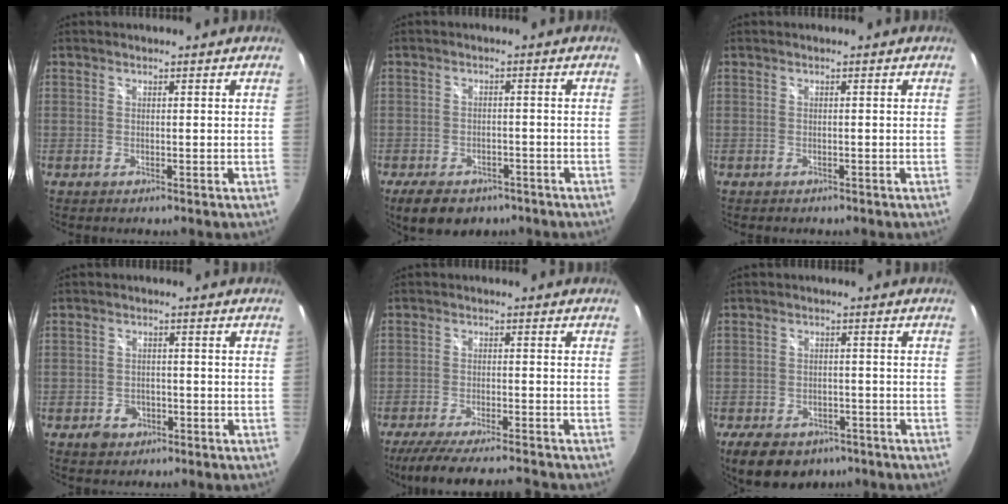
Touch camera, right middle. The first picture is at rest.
{"total": 8.7, "force": [-6.1, 4.7, 4.2], "torque": [-0.090, -0.009, -0.085]}
{"total": 0.7, "force": [-0.6, 0.3, 0.1], "torque": [-0.006, -0.002, -0.007]}
{"total": 3.7, "force": [-2.1, 2.8, 1.2], "torque": [-0.034, 0.005, -0.029]}
{"total": 12.5, "force": [-11.1, 0.8, 5.6], "torque": [-0.121, -0.018, -0.178]}
{"total": 10.7, "force": [-7.2, 6.2, 5.0], "torque": [-0.115, -0.004, -0.100]}